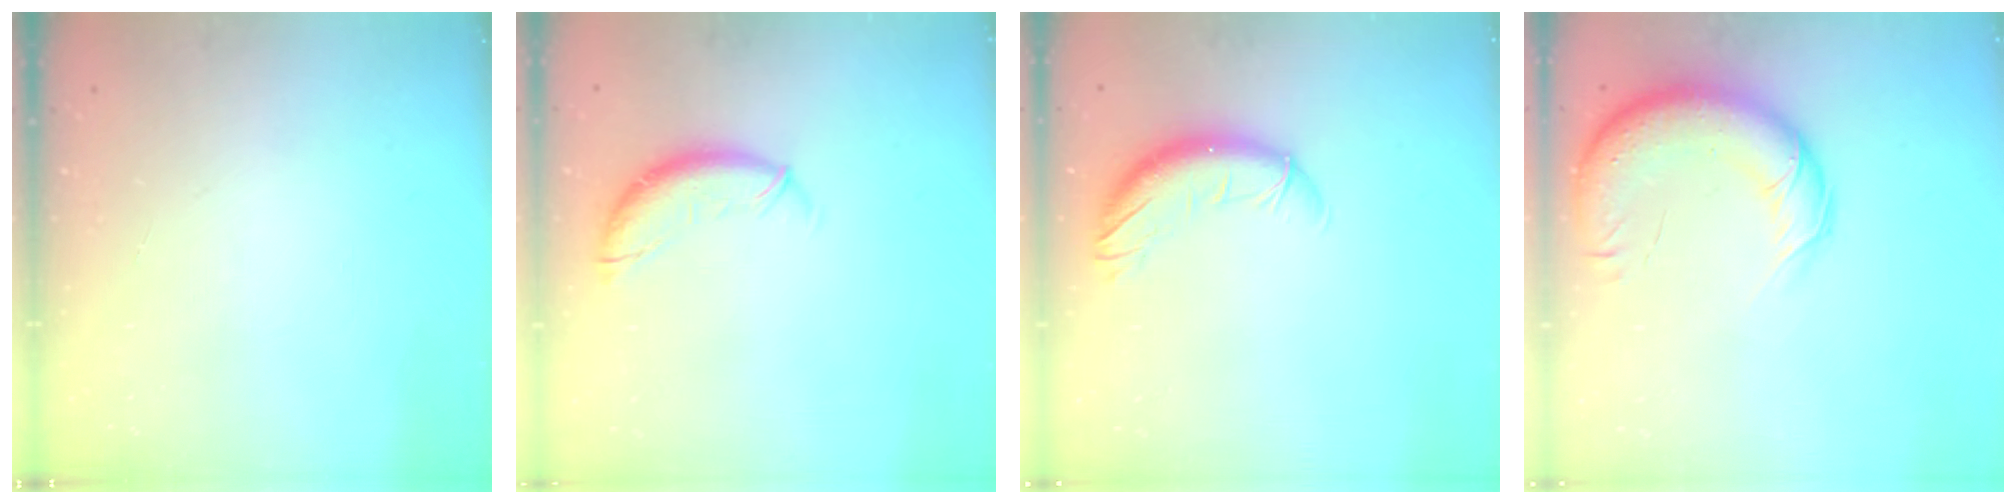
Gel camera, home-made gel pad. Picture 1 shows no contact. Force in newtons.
{"total": 9.8, "press": 9.7, "slide": 1.6}
{"total": 10.2, "press": 10.0, "slide": 2.0}
{"total": 15.6, "press": 15.2, "slide": 3.6}